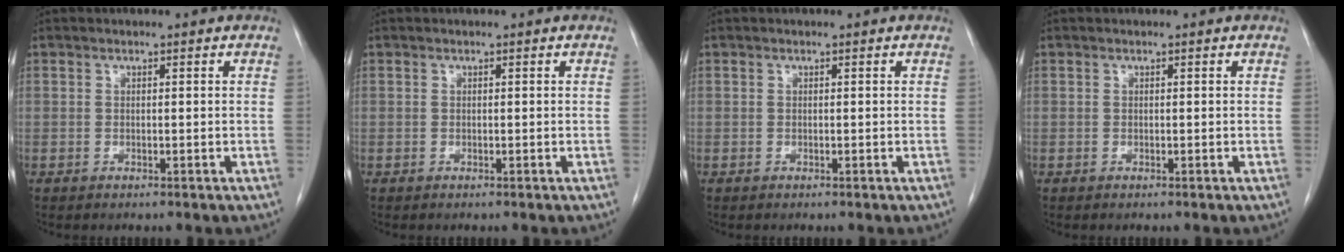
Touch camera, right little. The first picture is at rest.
{"total": 0.0}
{"total": 0.0}
{"total": 0.0}